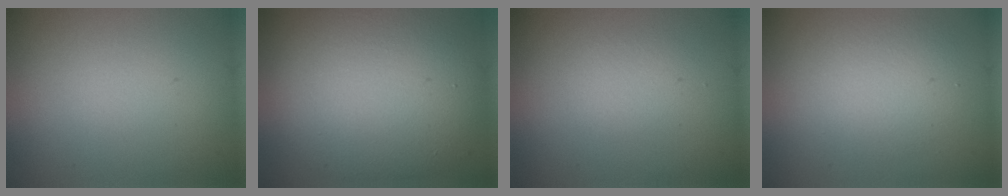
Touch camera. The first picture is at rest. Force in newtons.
{"total": 10.2, "press": 10.2, "slide": 0.9}
{"total": 1.4, "press": 1.4, "slide": 0.1}
{"total": 3.4, "press": 3.3, "slide": 0.3}